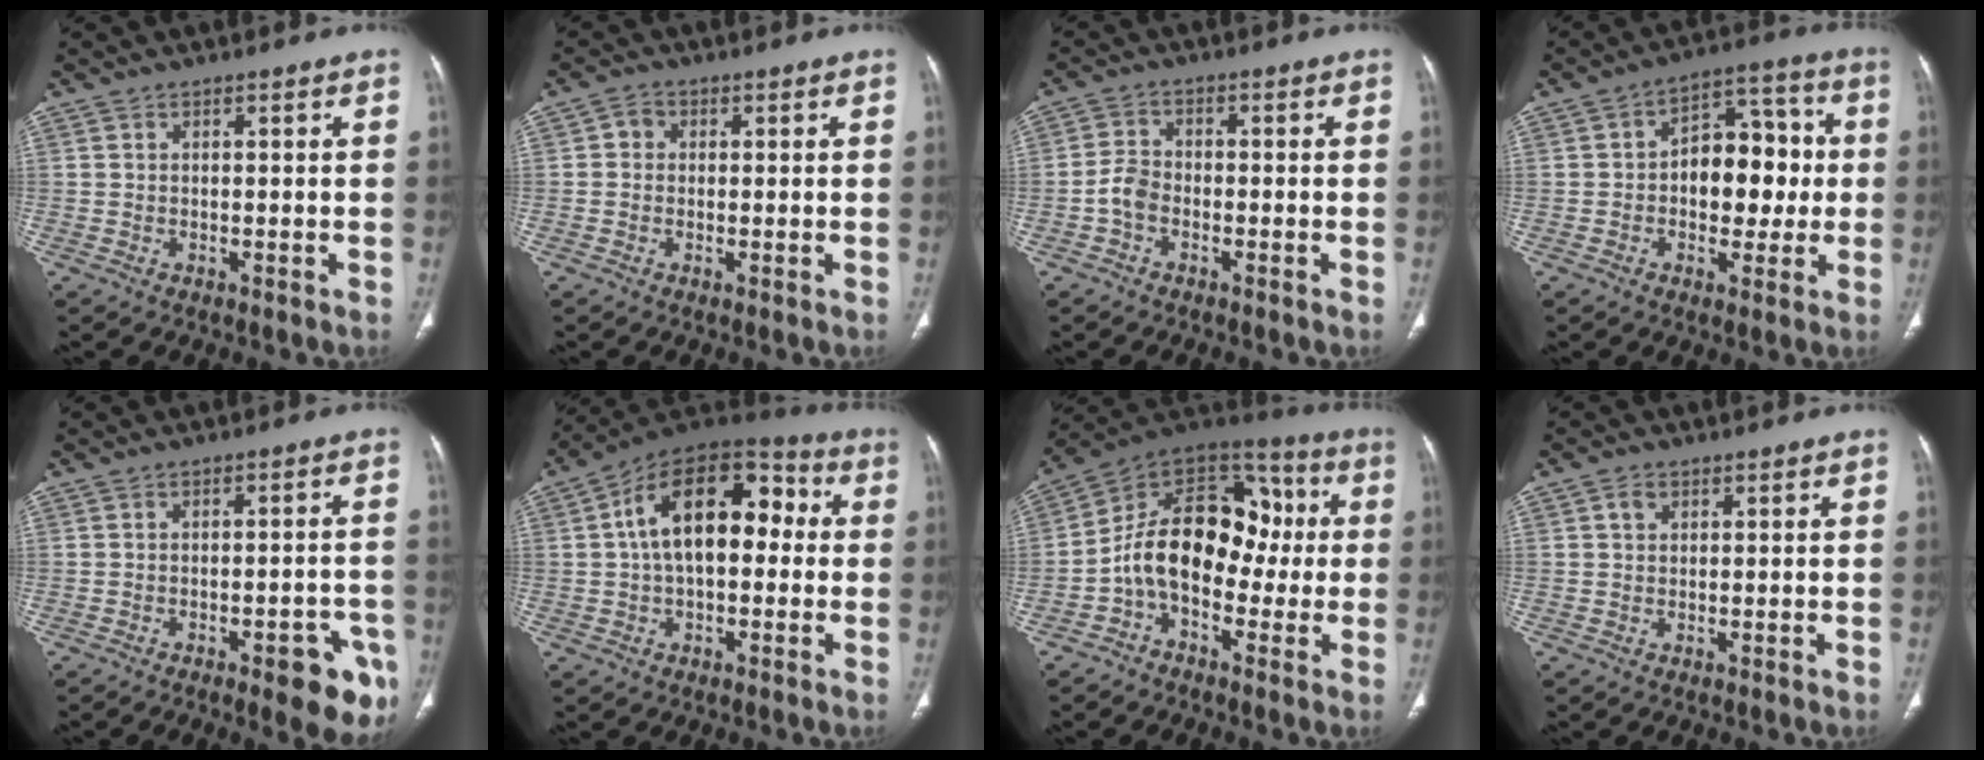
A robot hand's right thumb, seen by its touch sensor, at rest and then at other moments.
{"total": 2.3, "force": [0.2, 2.0, 1.0], "torque": [-0.004, 0.007, -0.002]}
{"total": 3.6, "force": [-1.5, 2.4, 2.2], "torque": [-0.038, 0.014, -0.036]}
{"total": 12.8, "force": [-0.3, 8.5, 9.5], "torque": [-0.084, 0.036, -0.009]}
{"total": 9.8, "force": [-5.0, 3.6, 7.6], "torque": [-0.064, 0.022, -0.056]}
{"total": 18.2, "force": [2.1, 10.6, 14.7], "torque": [-0.210, 0.049, 0.022]}
{"total": 17.7, "force": [-1.9, 11.9, 12.9], "torque": [-0.167, 0.059, -0.047]}
{"total": 1.9, "force": [0.7, 1.4, 0.9], "torque": [-0.012, 0.001, 0.011]}